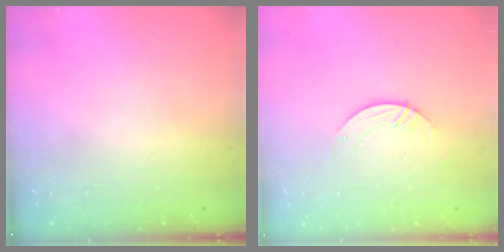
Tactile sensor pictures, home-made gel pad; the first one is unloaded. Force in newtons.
{"total": 3.1, "press": 3.1, "slide": 0.2}